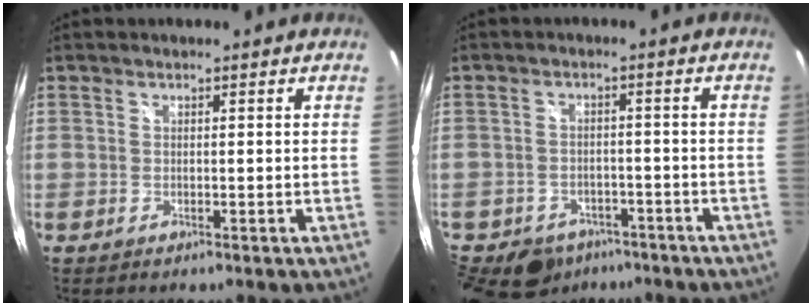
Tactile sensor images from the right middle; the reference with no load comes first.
{"total": 15.5, "force": [-9.9, 10.5, 5.7], "torque": [-0.168, 0.007, -0.130]}